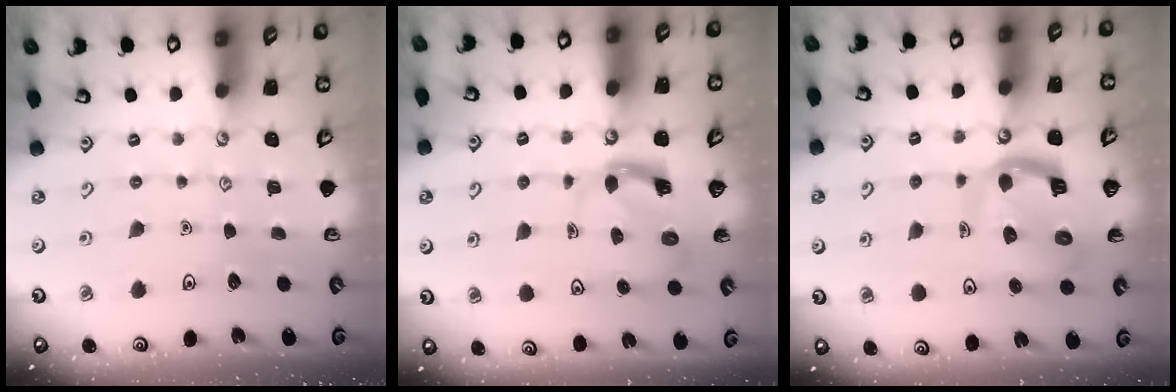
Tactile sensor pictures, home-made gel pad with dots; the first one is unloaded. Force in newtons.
{"total": 3.8, "press": 3.7, "slide": 0.6}
{"total": 10.2, "press": 10.1, "slide": 1.4}